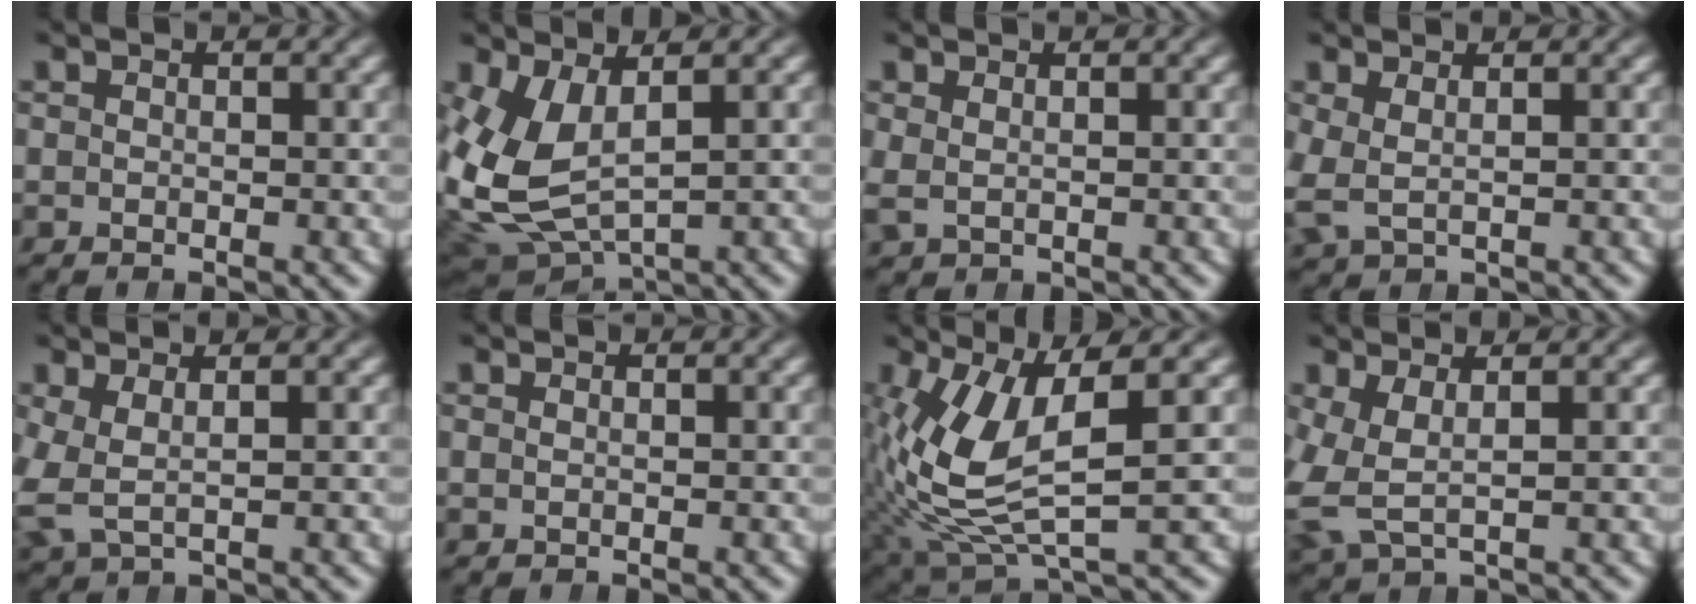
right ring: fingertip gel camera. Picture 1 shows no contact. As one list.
[{"total": 9.2, "force": [0.5, 7.3, 5.6], "torque": [-0.172, -0.034, 0.024]}, {"total": 0.9, "force": [0.6, 0.5, 0.5], "torque": [-0.024, -0.011, 0.019]}, {"total": 2.3, "force": [0.5, 1.7, 1.4], "torque": [-0.056, -0.019, 0.021]}, {"total": 3.8, "force": [0.3, 2.9, 2.4], "torque": [-0.087, -0.023, 0.014]}, {"total": 0.0}, {"total": 8.5, "force": [0.4, 4.4, 7.3], "torque": [-0.165, -0.021, 0.026]}, {"total": 4.8, "force": [0.4, 3.7, 3.1], "torque": [-0.100, -0.018, 0.013]}]